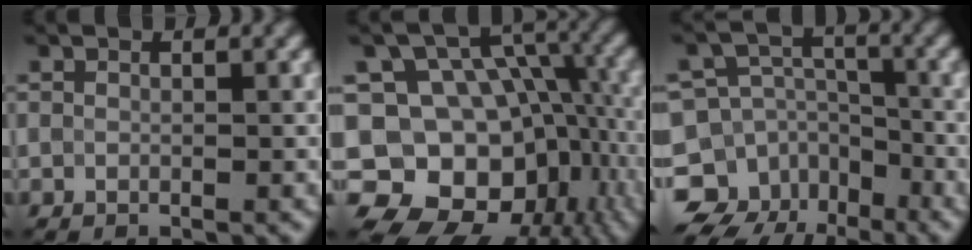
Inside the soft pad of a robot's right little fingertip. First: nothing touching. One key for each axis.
{"total": 12.6, "fx": -4.1, "fy": 9.9, "fz": 6.8, "tx": -0.092, "ty": -0.005, "tz": -0.058}
{"total": 9.0, "fx": -5.9, "fy": 6.7, "fz": 0.9, "tx": -0.026, "ty": 0.006, "tz": -0.106}